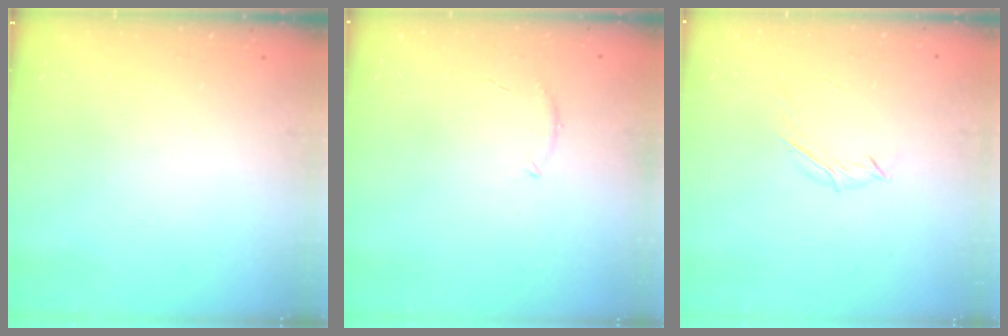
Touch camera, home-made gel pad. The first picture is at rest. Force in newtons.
{"total": 5.5, "press": 5.2, "slide": 1.5}
{"total": 3.9, "press": 3.8, "slide": 0.8}